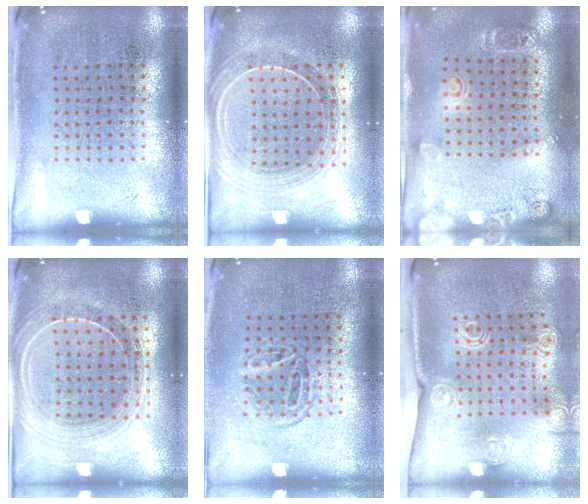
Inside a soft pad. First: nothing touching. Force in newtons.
{"total": 2.1, "press": 1.9, "slide": 1.0}
{"total": 1.8, "press": 1.2, "slide": 1.4}
{"total": 2.1, "press": 1.9, "slide": 1.0}
{"total": 1.1, "press": 1.0, "slide": 0.5}
{"total": 1.8, "press": 1.5, "slide": 1.1}